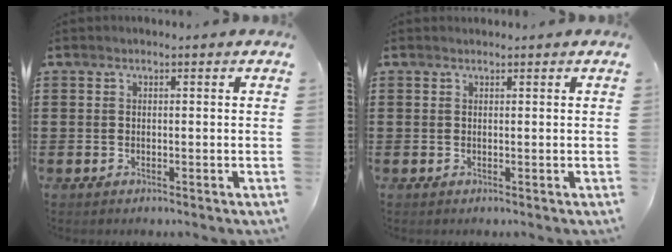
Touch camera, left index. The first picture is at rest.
{"total": 0.0}